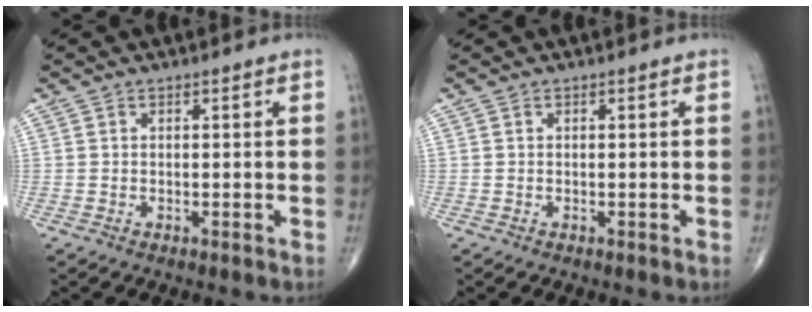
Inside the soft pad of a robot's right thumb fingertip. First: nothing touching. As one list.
[{"total": 0.0}]